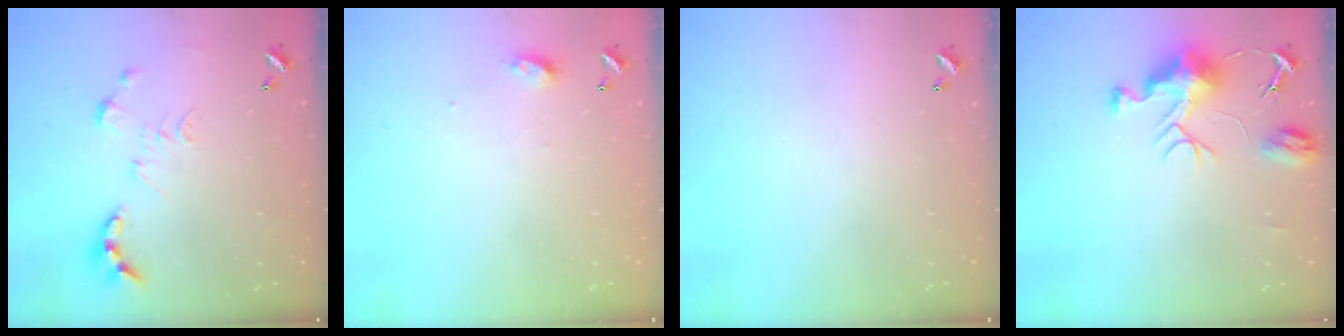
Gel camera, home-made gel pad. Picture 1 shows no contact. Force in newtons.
{"total": 4.0, "press": 4.0, "slide": 0.5}
{"total": 0.0}
{"total": 9.1, "press": 9.1, "slide": 0.7}